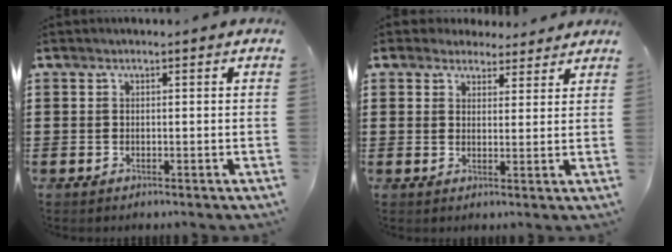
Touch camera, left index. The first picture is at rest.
{"total": 3.4, "force": [3.0, 1.5, 0.3], "torque": [-0.009, -0.002, 0.057]}